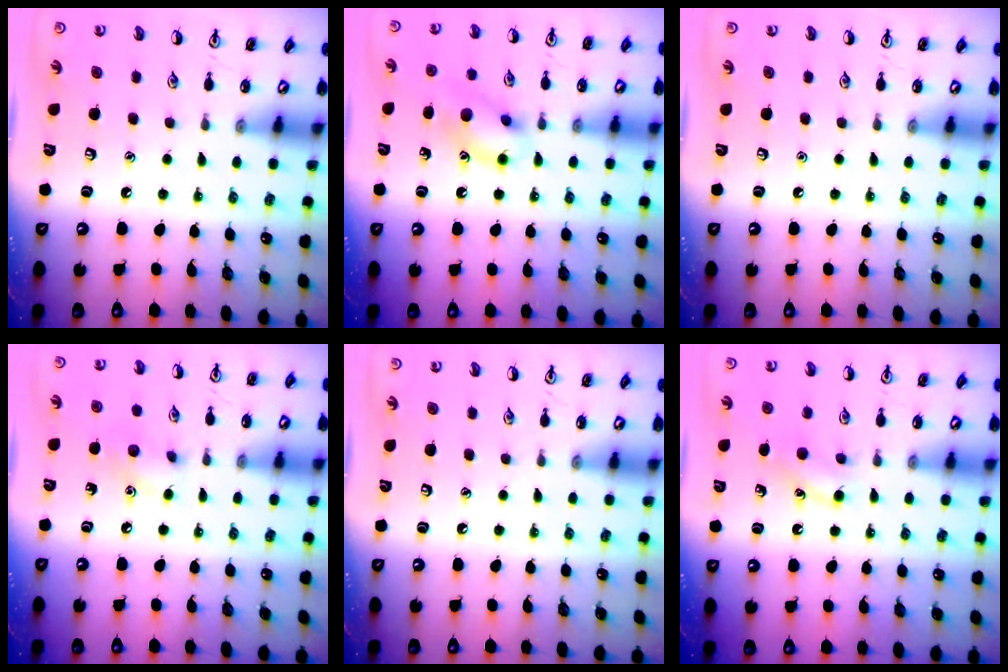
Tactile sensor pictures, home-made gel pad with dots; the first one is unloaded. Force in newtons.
{"total": 11.5, "press": 11.4, "slide": 0.7}
{"total": 0.0}
{"total": 7.4, "press": 7.2, "slide": 1.6}
{"total": 0.0}
{"total": 5.8, "press": 5.6, "slide": 1.6}